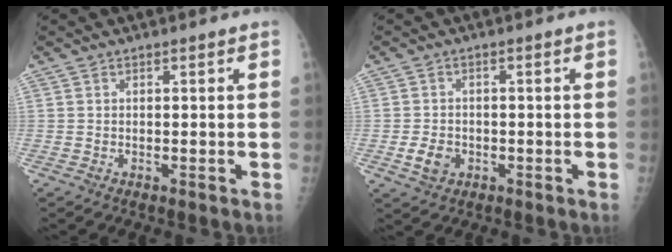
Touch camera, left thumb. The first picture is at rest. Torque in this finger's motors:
{"motor_torque": [0.22, 0.47, 0.22, -0.01, 0.00]}